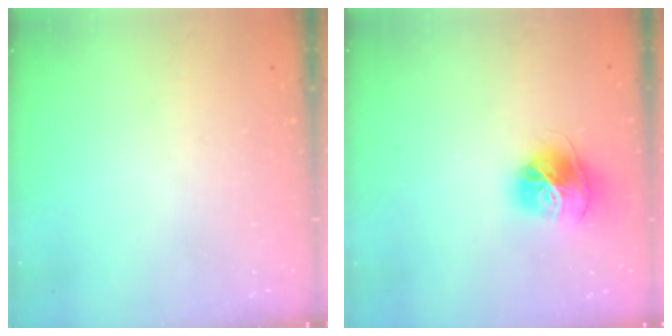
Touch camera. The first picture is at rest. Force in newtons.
{"total": 14.8, "press": 14.7, "slide": 1.6}